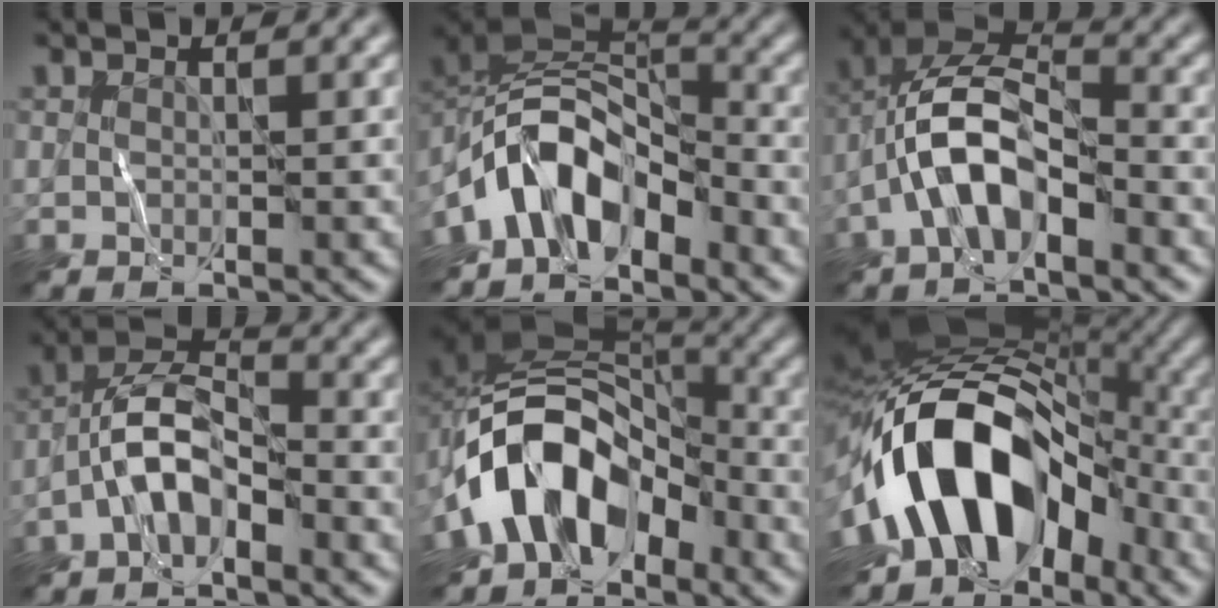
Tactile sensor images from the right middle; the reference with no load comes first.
{"total": 7.8, "force": [-4.4, 4.3, 4.8], "torque": [-0.068, 0.013, -0.097]}
{"total": 7.3, "force": [-3.0, 3.6, 5.6], "torque": [-0.112, 0.012, -0.063]}
{"total": 5.0, "force": [-2.6, 2.2, 3.7], "torque": [-0.067, 0.017, -0.058]}
{"total": 10.7, "force": [-4.6, 7.2, 6.5], "torque": [-0.100, 0.017, -0.100]}
{"total": 15.0, "force": [-4.9, 9.5, 10.5], "torque": [-0.156, 0.008, -0.093]}